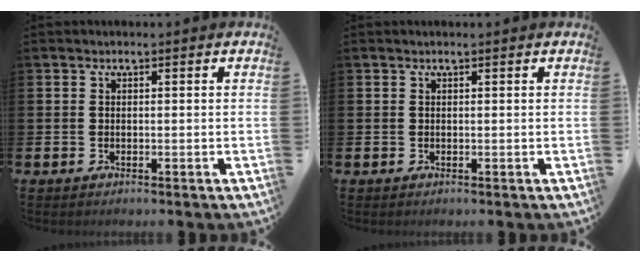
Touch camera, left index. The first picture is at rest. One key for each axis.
{"total": 0.0}